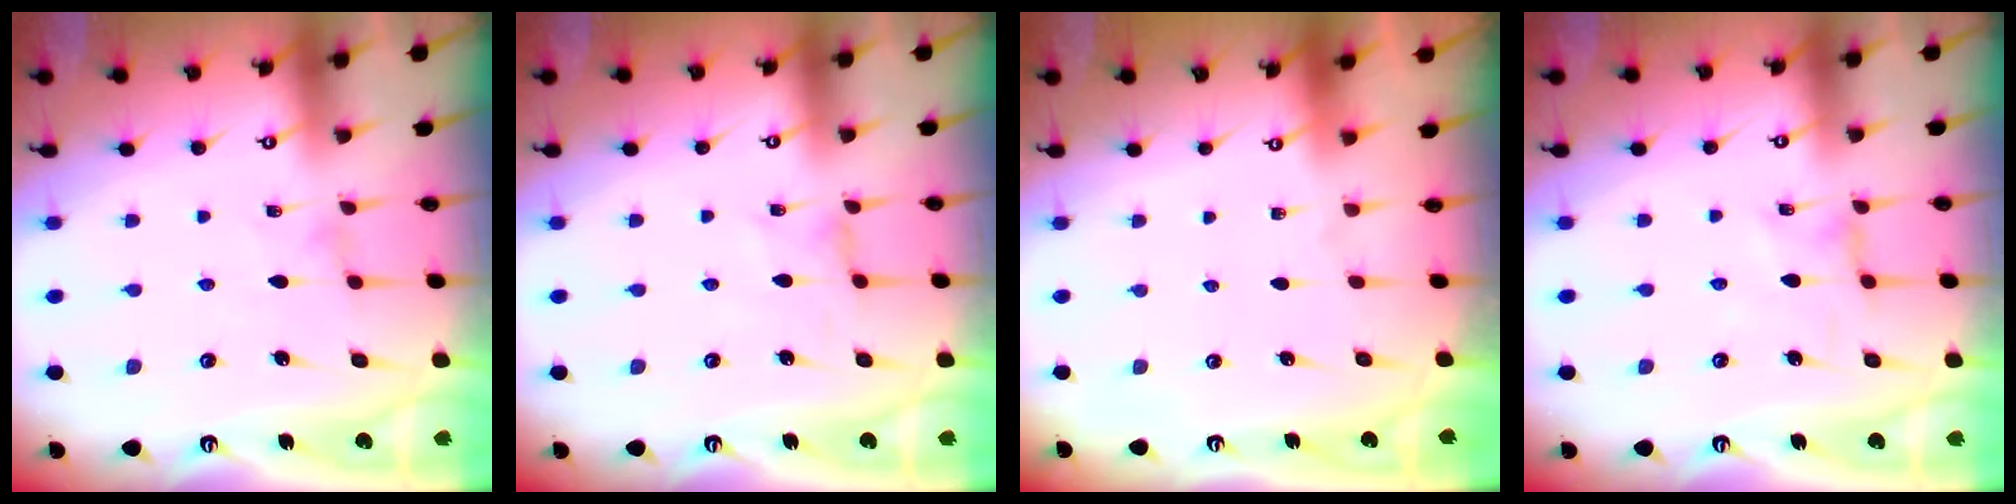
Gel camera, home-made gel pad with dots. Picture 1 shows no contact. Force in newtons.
{"total": 0.0}
{"total": 0.0}
{"total": 0.0}